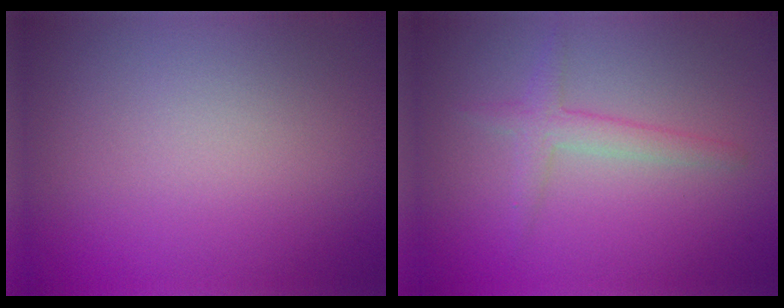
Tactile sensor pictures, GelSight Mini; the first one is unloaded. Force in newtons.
{"total": 2.0, "press": 2.0, "slide": 0.1}